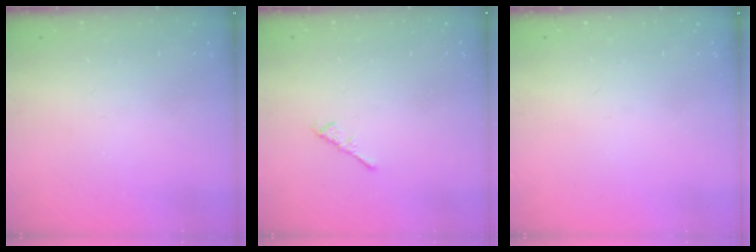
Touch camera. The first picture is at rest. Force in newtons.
{"total": 1.1, "press": 1.0, "slide": 0.4}
{"total": 0.0}